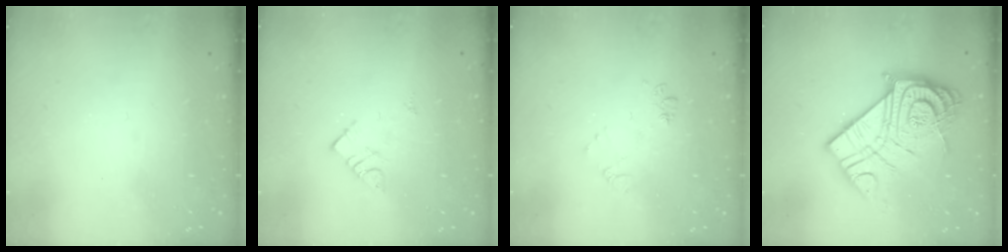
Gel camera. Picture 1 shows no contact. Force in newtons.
{"total": 5.6, "press": 5.6, "slide": 0.1}
{"total": 6.9, "press": 6.8, "slide": 0.8}
{"total": 24.3, "press": 24.1, "slide": 2.4}